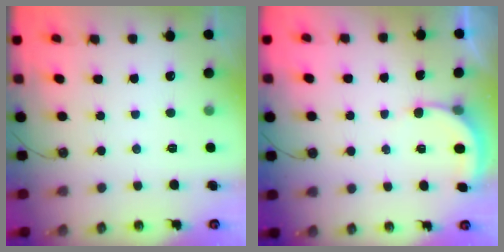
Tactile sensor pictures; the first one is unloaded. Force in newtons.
{"total": 2.4, "press": 2.4, "slide": 0.5}